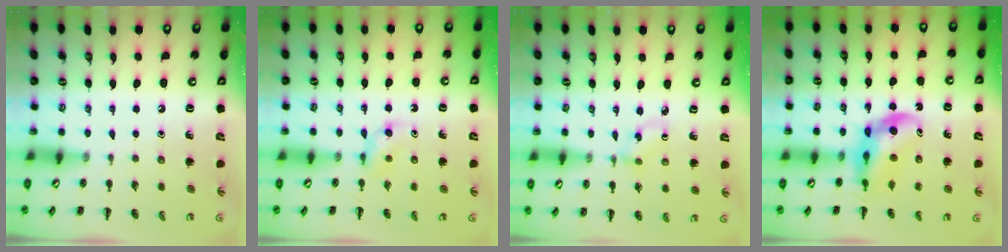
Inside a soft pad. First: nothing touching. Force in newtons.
{"total": 3.1, "press": 2.9, "slide": 1.1}
{"total": 1.7, "press": 1.6, "slide": 0.7}
{"total": 8.5, "press": 8.1, "slide": 2.6}